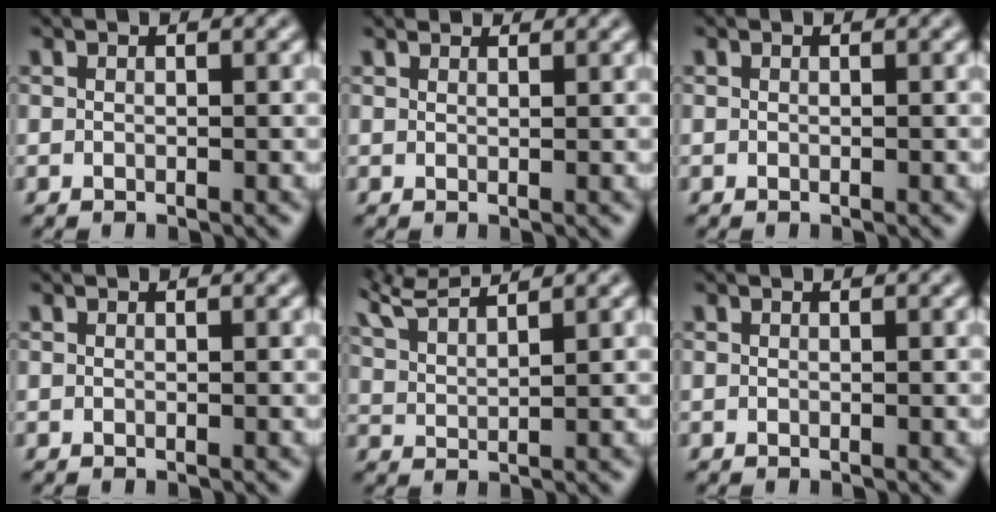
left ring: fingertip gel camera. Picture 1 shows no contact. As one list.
[{"total": 1.8, "force": [1.8, 0.2, 0.3], "torque": [-0.010, 0.001, 0.024]}, {"total": 0.0}, {"total": 0.0}, {"total": 4.9, "force": [4.4, 0.7, 1.9], "torque": [-0.044, 0.020, 0.073]}, {"total": 0.0}]